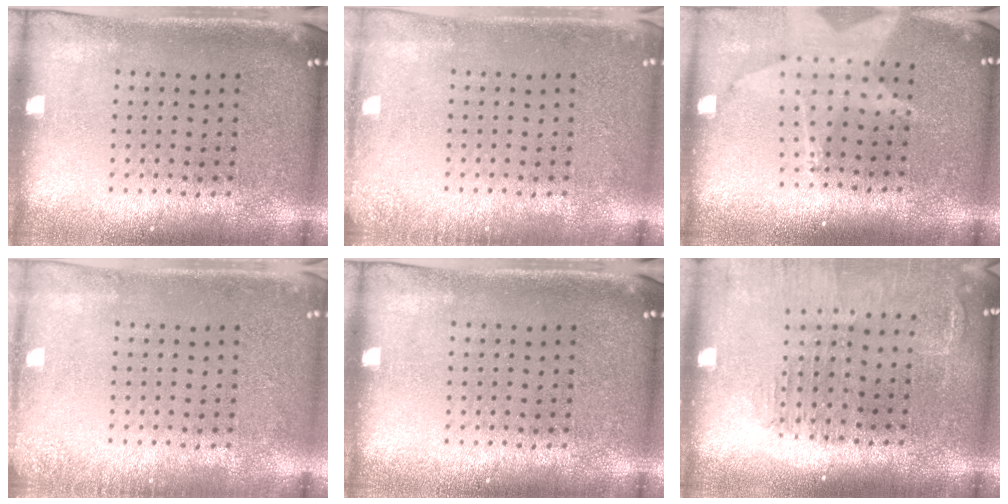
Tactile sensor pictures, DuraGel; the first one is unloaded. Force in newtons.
{"total": 1.1, "press": 1.1, "slide": 0.1}
{"total": 1.9, "press": 1.5, "slide": 1.2}
{"total": 1.1, "press": 1.1, "slide": 0.1}
{"total": 0.0}
{"total": 1.5, "press": 1.5, "slide": 0.0}